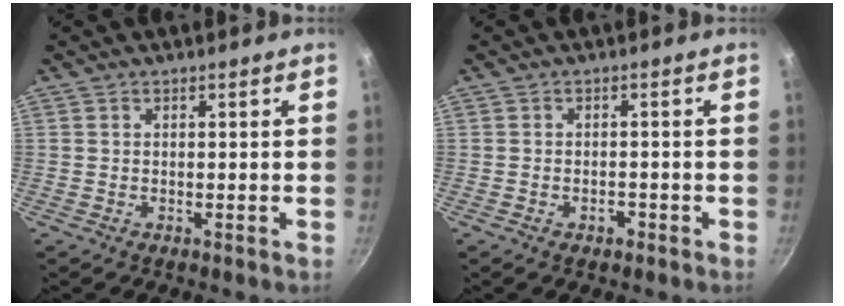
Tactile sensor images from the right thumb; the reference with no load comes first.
{"total": 1.7, "force": [-0.9, 1.1, 0.9], "torque": [-0.012, 0.008, -0.013]}